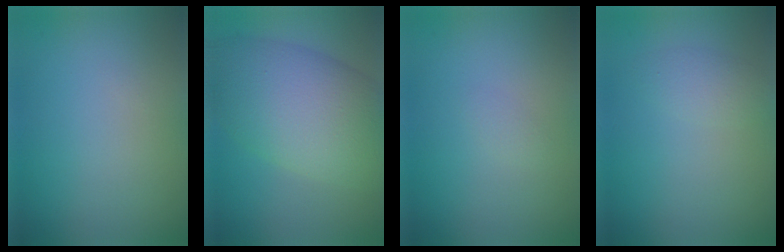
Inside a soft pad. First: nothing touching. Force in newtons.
{"total": 10.4, "press": 10.4, "slide": 0.2}
{"total": 0.7, "press": 0.7, "slide": 0.1}
{"total": 1.5, "press": 1.5, "slide": 0.2}